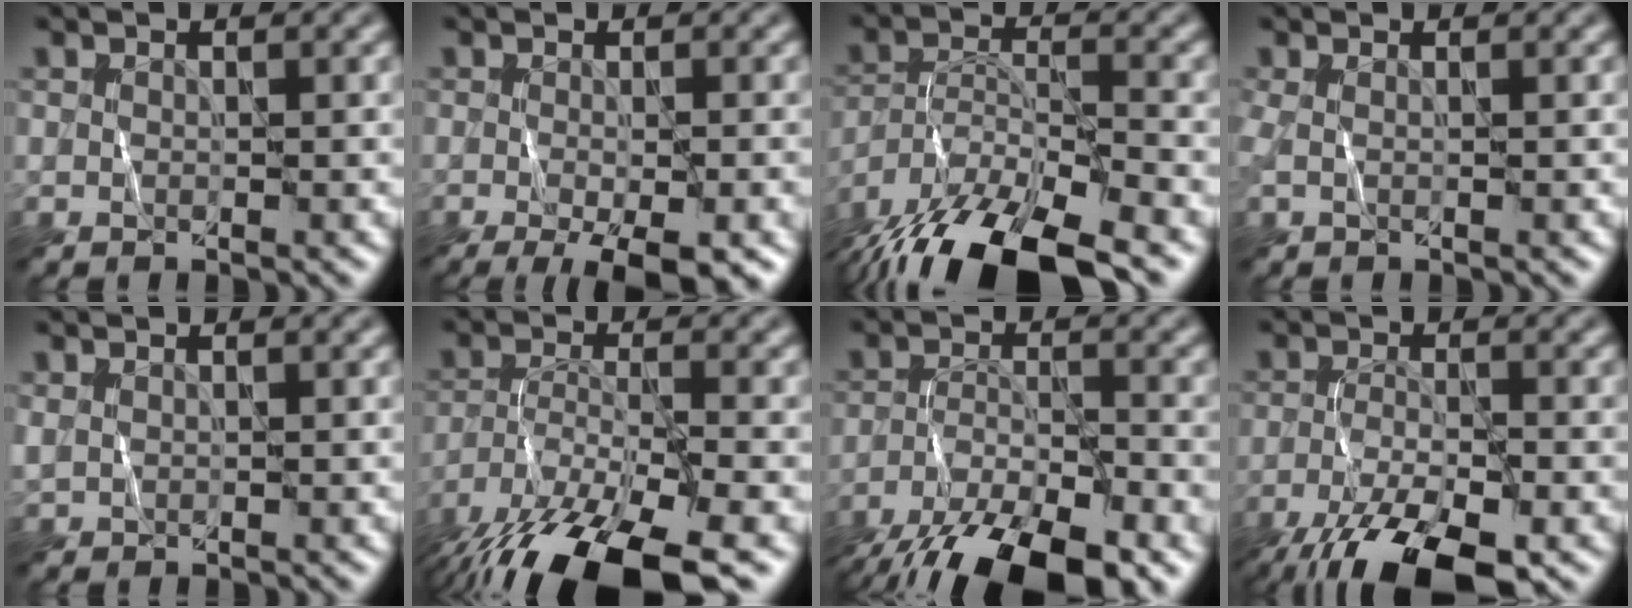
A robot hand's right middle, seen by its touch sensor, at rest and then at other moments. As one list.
[{"total": 7.7, "force": [-3.6, 2.5, 6.4], "torque": [-0.086, -0.014, -0.041]}, {"total": 13.7, "force": [-10.9, 3.8, 7.4], "torque": [-0.142, -0.020, -0.183]}, {"total": 1.0, "force": [0.2, 0.2, 1.0], "torque": [-0.022, 0.003, 0.000]}, {"total": 0.6, "force": [0.5, 0.3, 0.2], "torque": [-0.007, 0.002, 0.013]}, {"total": 12.9, "force": [-9.0, 4.0, 8.3], "torque": [-0.174, -0.022, -0.155]}, {"total": 12.1, "force": [-8.4, 4.2, 7.6], "torque": [-0.140, -0.022, -0.139]}, {"total": 10.0, "force": [-6.6, 3.2, 6.9], "torque": [-0.136, -0.021, -0.115]}]